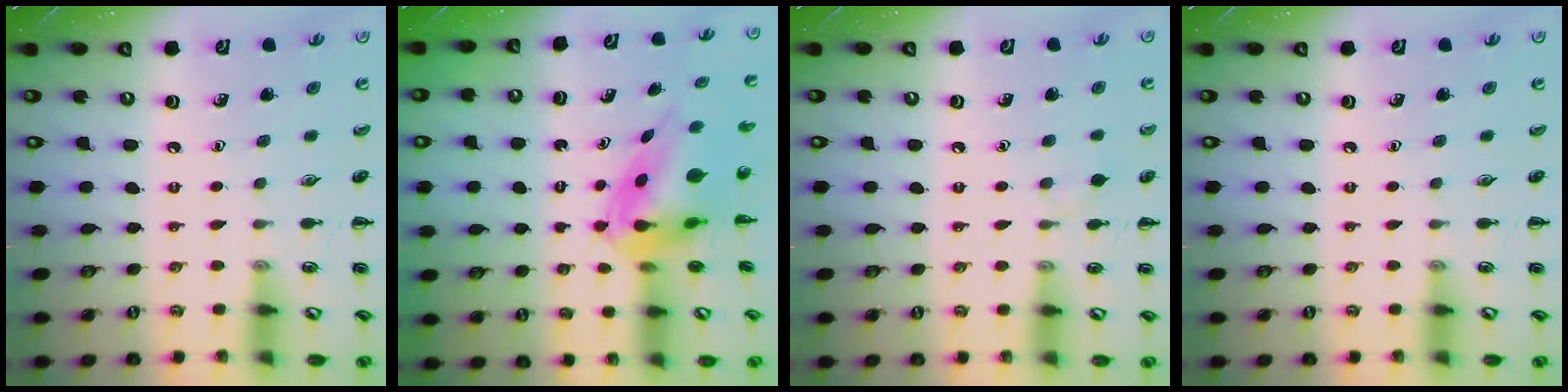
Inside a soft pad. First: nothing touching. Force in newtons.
{"total": 6.4, "press": 6.1, "slide": 1.9}
{"total": 4.0, "press": 3.7, "slide": 1.6}
{"total": 0.0}